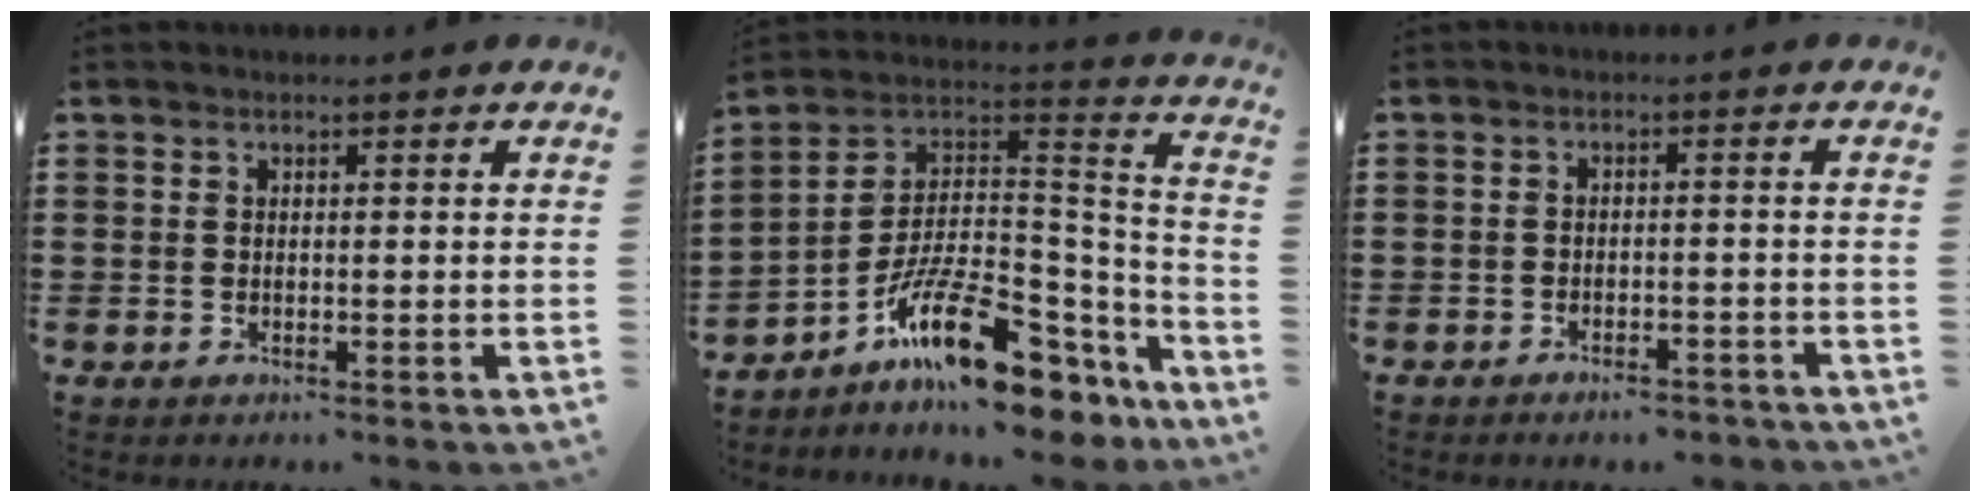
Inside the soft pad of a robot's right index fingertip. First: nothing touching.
{"total": 16.4, "force": [-9.9, 5.5, 11.9], "torque": [-0.193, 0.024, -0.172]}
{"total": 2.6, "force": [-2.5, 0.3, 0.1], "torque": [-0.008, -0.001, -0.053]}